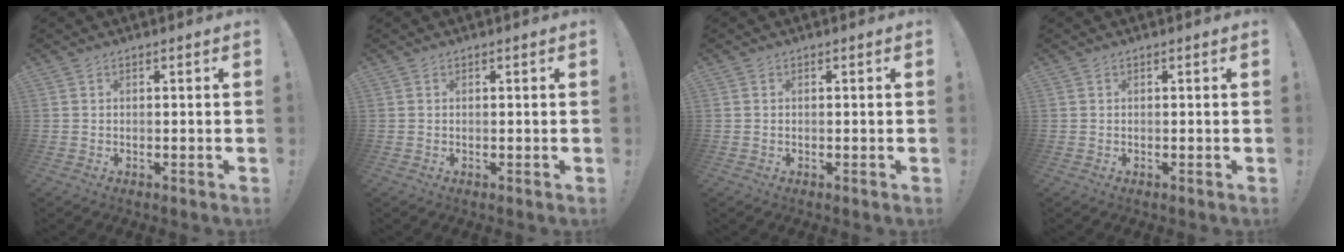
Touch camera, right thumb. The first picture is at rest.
{"total": 0.0}
{"total": 0.0}
{"total": 0.0}